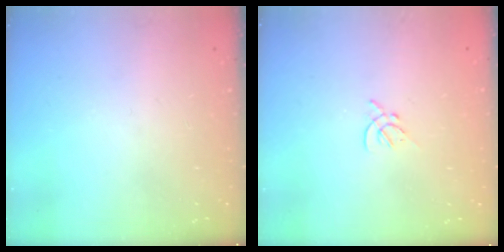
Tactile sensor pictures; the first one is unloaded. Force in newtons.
{"total": 2.2, "press": 2.1, "slide": 0.6}